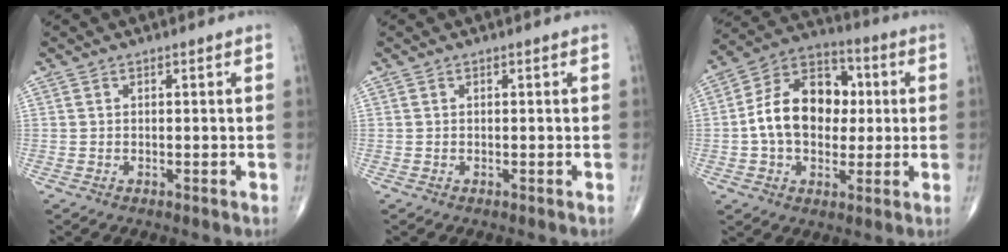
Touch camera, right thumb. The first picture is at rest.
{"total": 0.0}
{"total": 16.0, "force": [0.6, 11.3, 11.3], "torque": [-0.156, 0.028, 0.002]}